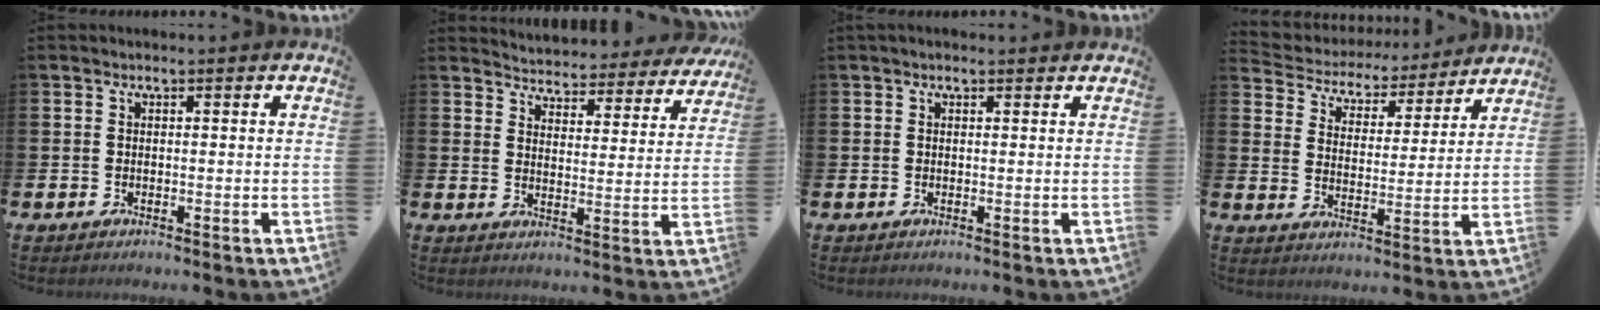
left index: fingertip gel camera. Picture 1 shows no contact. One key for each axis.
{"total": 4.2, "fx": 4.2, "fy": 0.5, "fz": -0.1, "tx": -0.014, "ty": -0.040, "tz": 0.067}
{"total": 0.7, "fx": 0.5, "fy": 0.3, "fz": 0.4, "tx": -0.005, "ty": 0.003, "tz": 0.008}
{"total": 5.0, "fx": 4.6, "fy": 1.9, "fz": 0.2, "tx": -0.029, "ty": -0.042, "tz": 0.073}